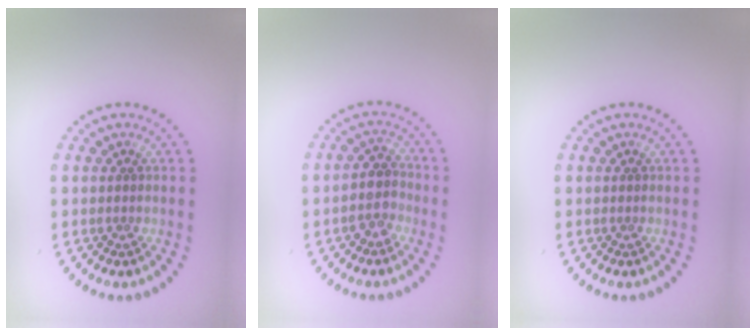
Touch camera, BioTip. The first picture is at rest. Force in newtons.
{"total": 2.5, "press": 2.2, "slide": 1.0}
{"total": 0.0}